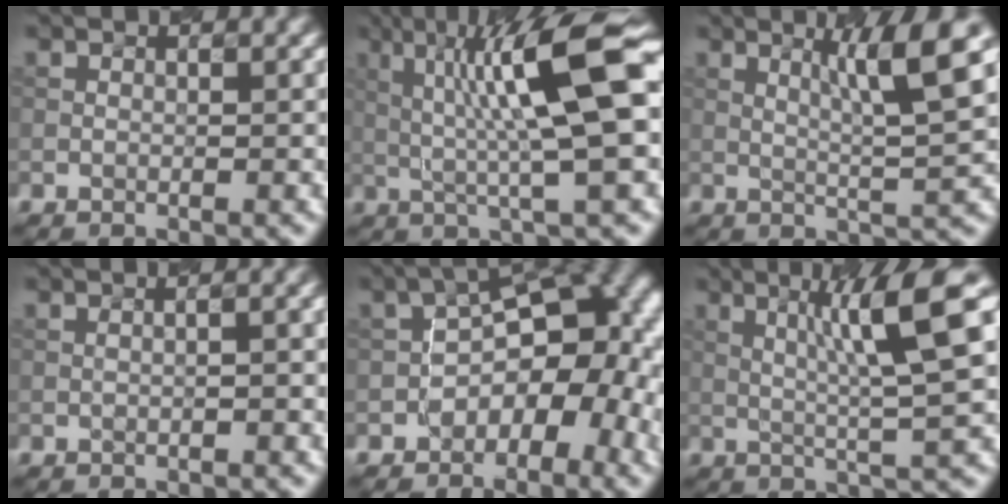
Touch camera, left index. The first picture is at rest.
{"total": 10.8, "force": [1.7, 1.7, 10.5], "torque": [-0.176, 0.014, 0.039]}
{"total": 6.4, "force": [2.1, 0.3, 6.0], "torque": [-0.102, 0.006, 0.047]}
{"total": 3.5, "force": [0.7, 1.7, 3.0], "torque": [-0.009, 0.025, -0.012]}
{"total": 10.1, "force": [-2.4, 5.8, 7.9], "torque": [-0.070, 0.023, -0.046]}
{"total": 8.1, "force": [1.9, 0.5, 7.8], "torque": [-0.129, 0.012, 0.042]}